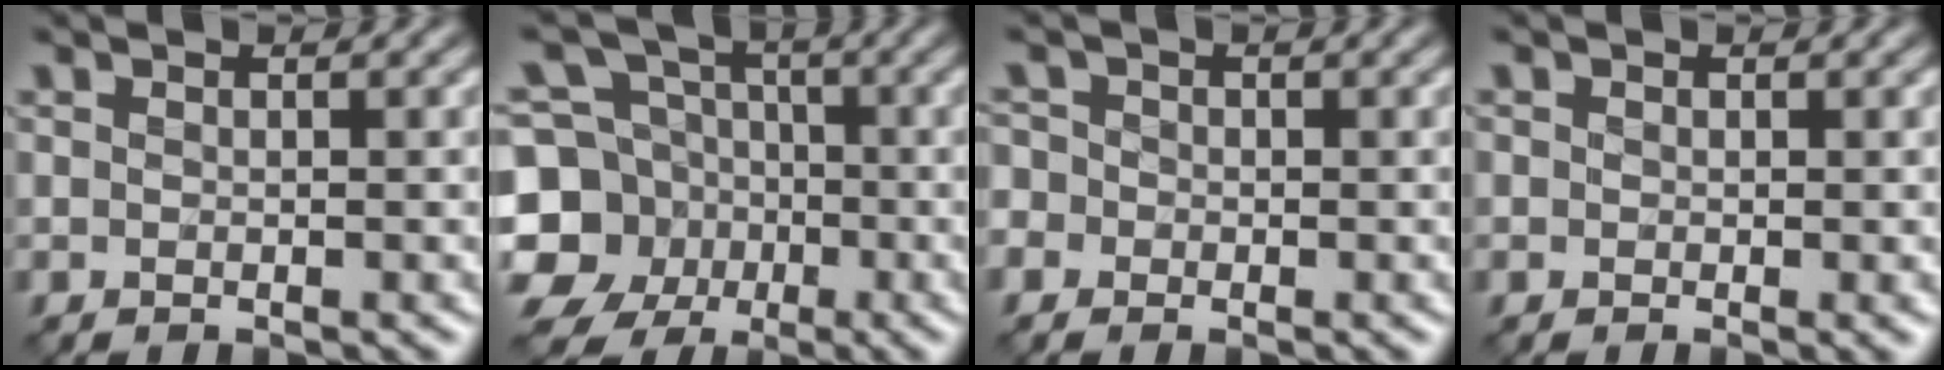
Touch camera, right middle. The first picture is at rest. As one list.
[{"total": 9.9, "force": [-3.0, 8.8, 3.4], "torque": [-0.086, -0.003, -0.085]}, {"total": 2.6, "force": [-0.5, 2.4, 0.8], "torque": [-0.002, 0.022, -0.037]}, {"total": 0.8, "force": [0.0, 0.7, 0.4], "torque": [-0.001, 0.000, -0.006]}]